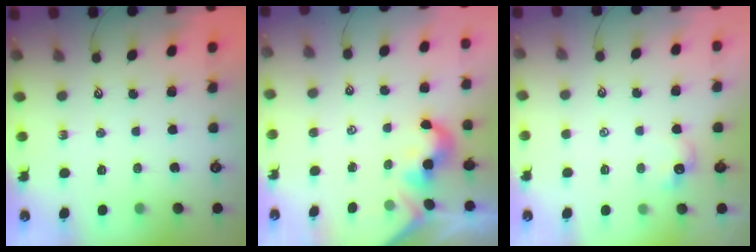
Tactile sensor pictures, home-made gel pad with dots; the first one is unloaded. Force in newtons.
{"total": 1.9, "press": 1.8, "slide": 0.5}
{"total": 0.6, "press": 0.3, "slide": 0.5}